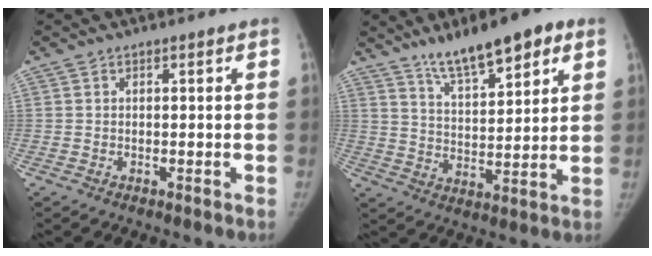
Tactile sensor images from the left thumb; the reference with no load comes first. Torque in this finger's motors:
{"motor_torque": [0.73, -0.29, 0.98, -0.94, 0.36]}